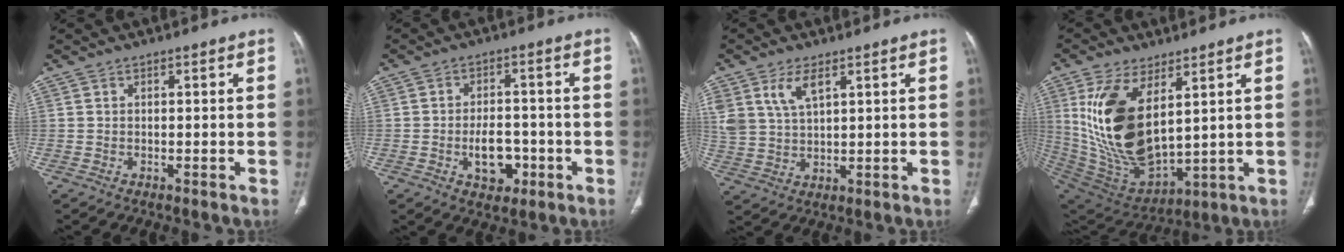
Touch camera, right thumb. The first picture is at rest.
{"total": 7.1, "force": [-2.3, 4.5, 5.0], "torque": [-0.058, 0.016, -0.030]}
{"total": 6.7, "force": [3.6, 3.2, 4.6], "torque": [-0.092, -0.012, 0.080]}
{"total": 19.6, "force": [5.7, 9.8, 16.1], "torque": [-0.306, -0.030, 0.133]}